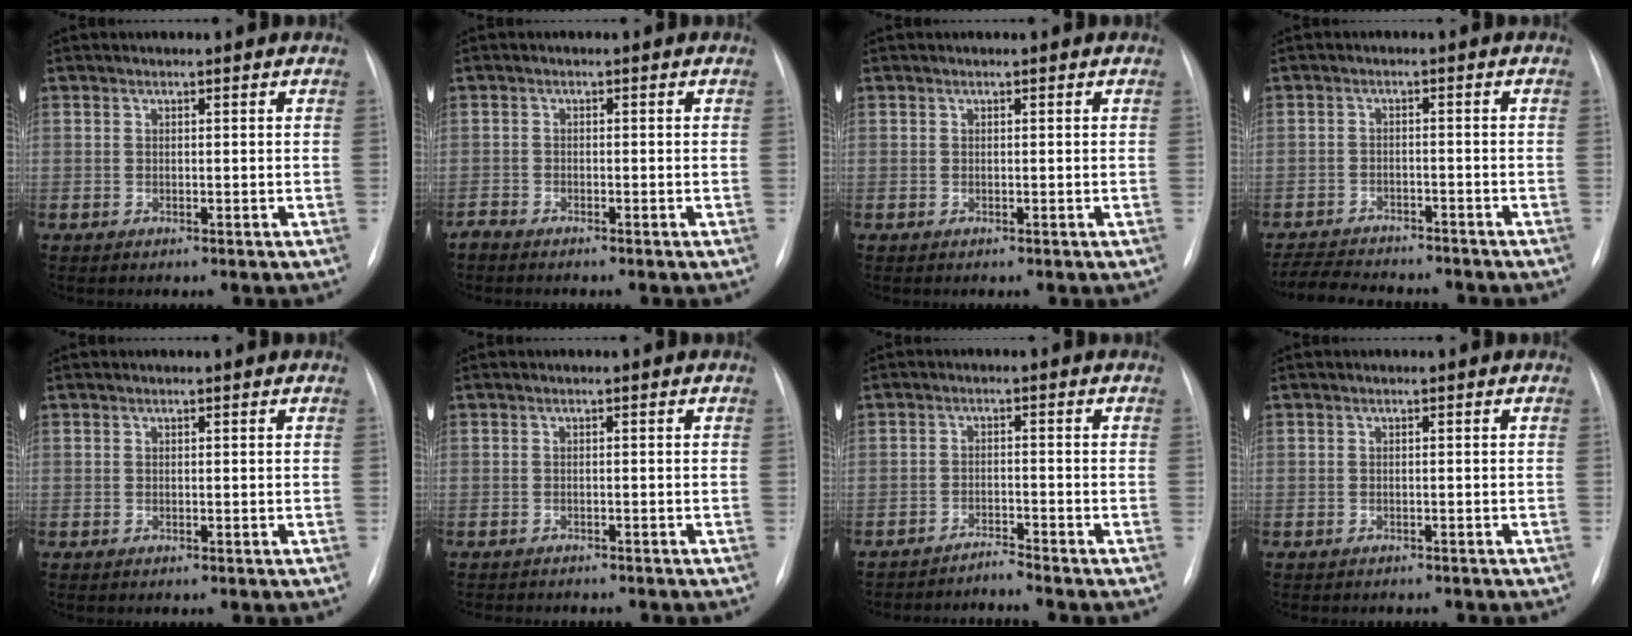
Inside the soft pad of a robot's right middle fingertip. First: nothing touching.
{"total": 1.7, "force": [-1.6, 0.2, 0.4], "torque": [-0.008, -0.004, -0.025]}
{"total": 0.0}
{"total": 10.9, "force": [-10.0, 2.5, 3.6], "torque": [-0.065, 0.000, -0.142]}
{"total": 0.0}
{"total": 6.0, "force": [-5.4, 1.6, 1.9], "torque": [-0.021, -0.001, -0.068]}
{"total": 3.2, "force": [-2.9, -1.4, -0.6], "torque": [0.014, -0.012, -0.048]}
{"total": 3.2, "force": [-2.9, 1.1, 1.0], "torque": [-0.012, -0.004, -0.032]}